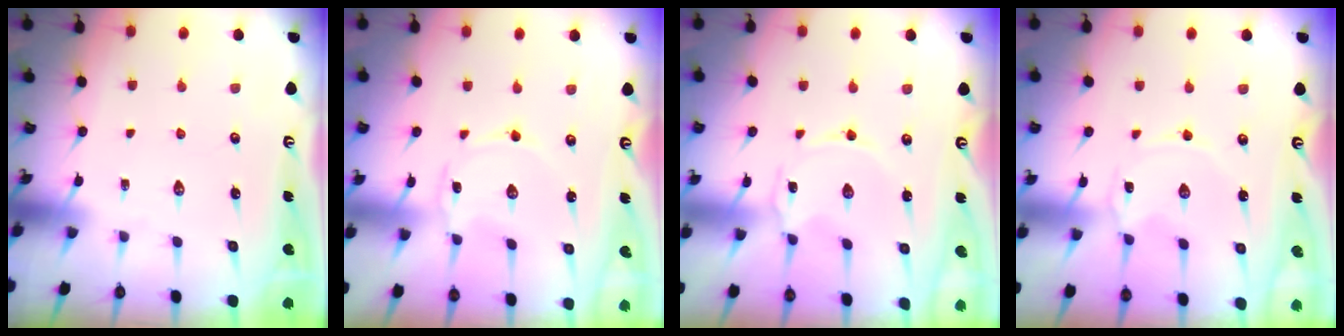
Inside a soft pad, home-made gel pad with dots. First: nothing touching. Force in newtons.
{"total": 0.0}
{"total": 0.0}
{"total": 0.0}